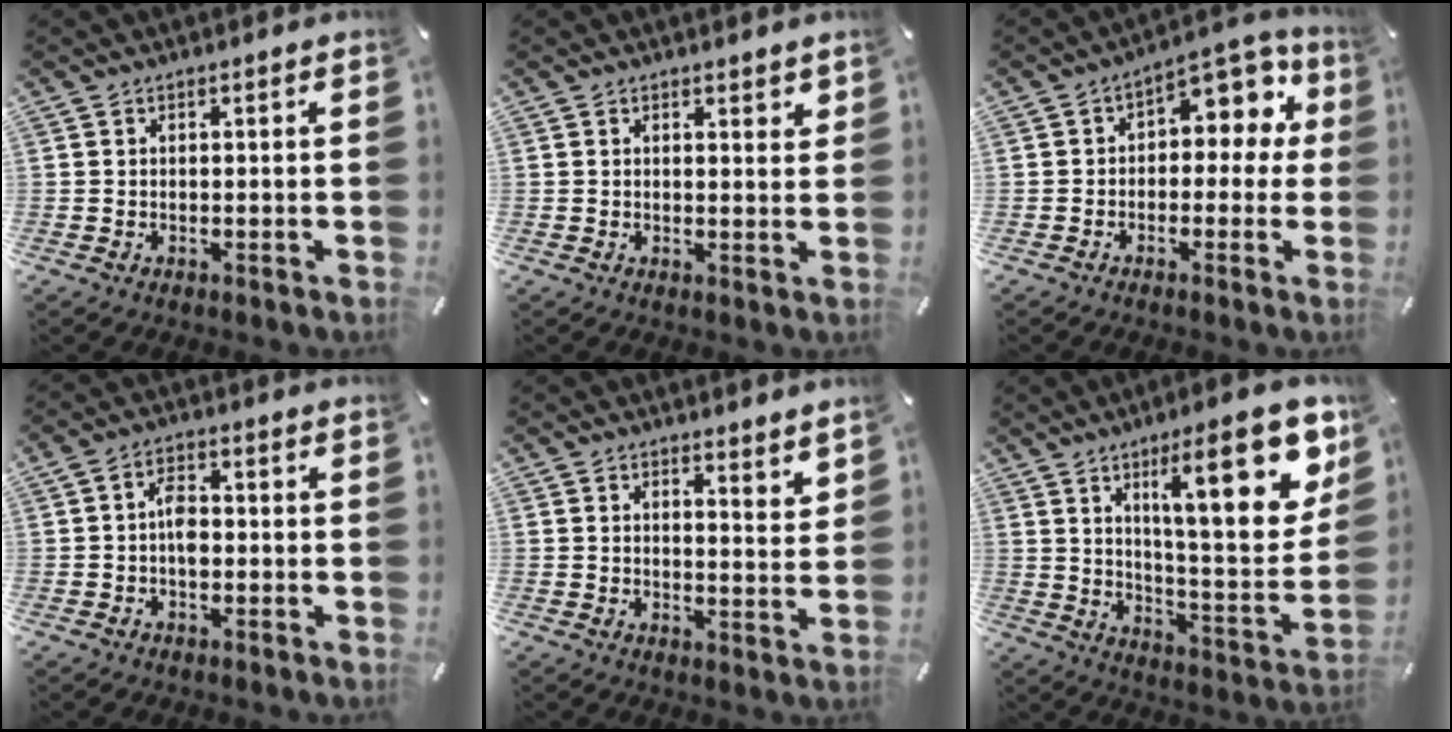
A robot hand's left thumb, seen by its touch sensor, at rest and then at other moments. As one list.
[{"total": 1.9, "force": [1.6, 0.7, 0.6], "torque": [0.001, -0.011, 0.027]}, {"total": 8.4, "force": [2.8, 5.5, 5.8], "torque": [-0.078, -0.016, 0.045]}, {"total": 4.5, "force": [-0.7, 2.6, 3.6], "torque": [-0.072, 0.008, -0.014]}, {"total": 3.6, "force": [3.5, 0.9, 0.7], "torque": [0.000, -0.032, 0.059]}, {"total": 23.4, "force": [11.3, 7.3, 19.2], "torque": [-0.263, -0.072, 0.168]}]